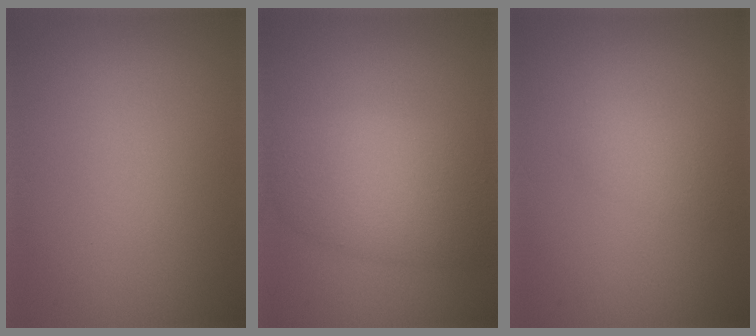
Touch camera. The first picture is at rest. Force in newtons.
{"total": 7.0, "press": 7.0, "slide": 0.2}
{"total": 1.9, "press": 1.9, "slide": 0.1}